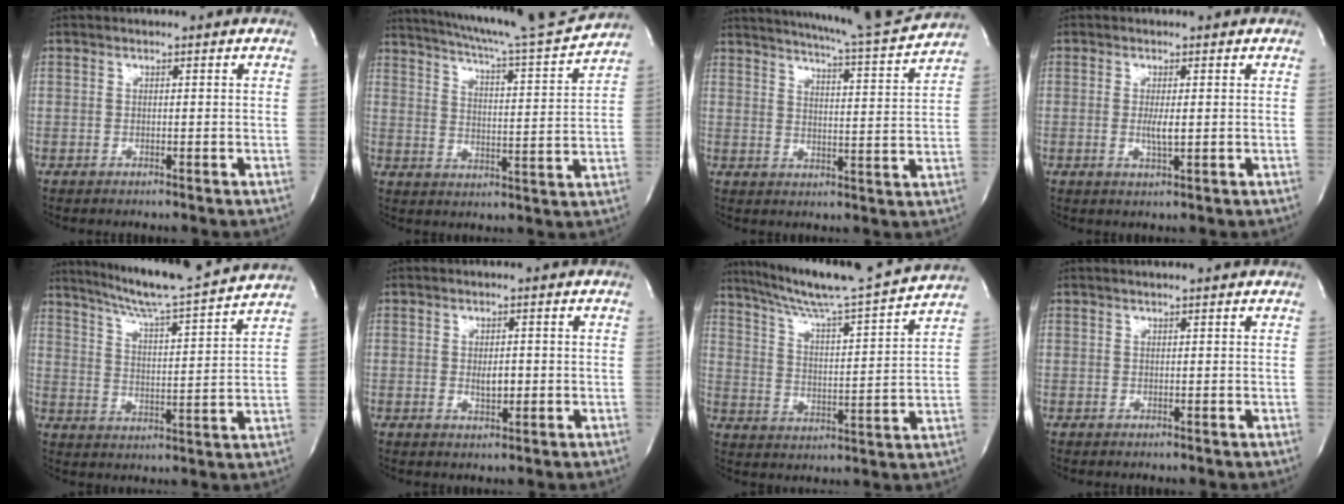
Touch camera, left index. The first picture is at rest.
{"total": 18.1, "force": [16.7, -0.5, 7.0], "torque": [-0.120, -0.035, 0.234]}
{"total": 15.9, "force": [14.9, -0.8, 5.6], "torque": [-0.095, -0.040, 0.198]}
{"total": 2.4, "force": [0.0, 0.3, 2.3], "torque": [-0.049, -0.005, 0.002]}
{"total": 17.4, "force": [15.8, -0.9, 7.2], "torque": [-0.124, -0.015, 0.227]}
{"total": 2.3, "force": [-0.1, 1.0, 2.1], "torque": [-0.037, -0.002, 0.002]}
{"total": 18.3, "force": [16.7, -1.3, 7.4], "torque": [-0.131, -0.022, 0.246]}
{"total": 2.3, "force": [2.0, -0.2, 1.0], "torque": [-0.015, 0.014, 0.029]}